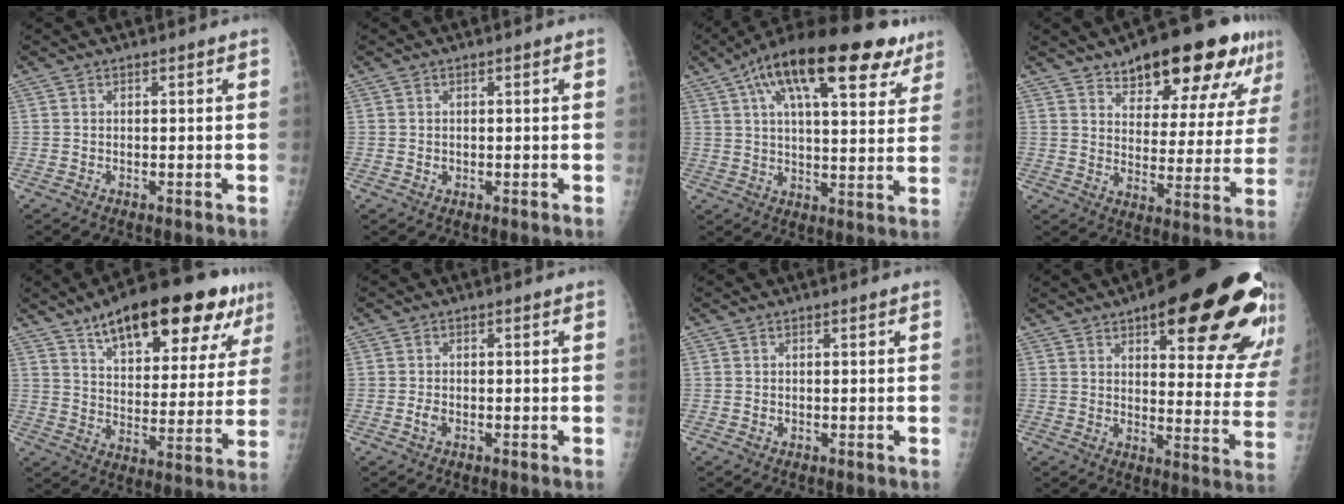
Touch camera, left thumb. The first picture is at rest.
{"total": 0.6, "force": [-0.2, 0.6, 0.1], "torque": [0.002, -0.001, 0.000]}
{"total": 22.9, "force": [12.6, 8.6, 17.1], "torque": [-0.249, -0.004, 0.188]}
{"total": 19.8, "force": [13.0, 7.5, 12.9], "torque": [-0.135, -0.047, 0.184]}
{"total": 23.5, "force": [14.0, 8.8, 16.6], "torque": [-0.204, -0.028, 0.210]}
{"total": 1.4, "force": [-0.7, 1.0, 0.8], "torque": [-0.017, 0.002, -0.012]}
{"total": 0.0}
{"total": 27.0, "force": [16.4, 8.1, 19.9], "torque": [-0.199, -0.065, 0.208]}